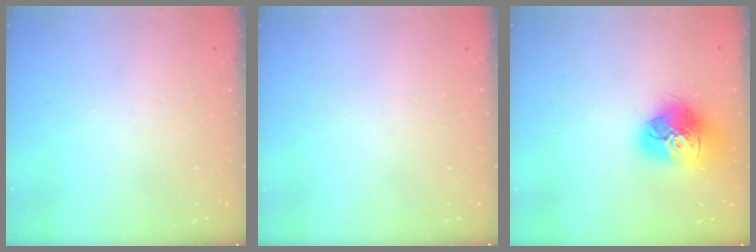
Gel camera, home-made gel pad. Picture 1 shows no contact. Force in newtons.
{"total": 0.0}
{"total": 16.9, "press": 16.8, "slide": 1.7}